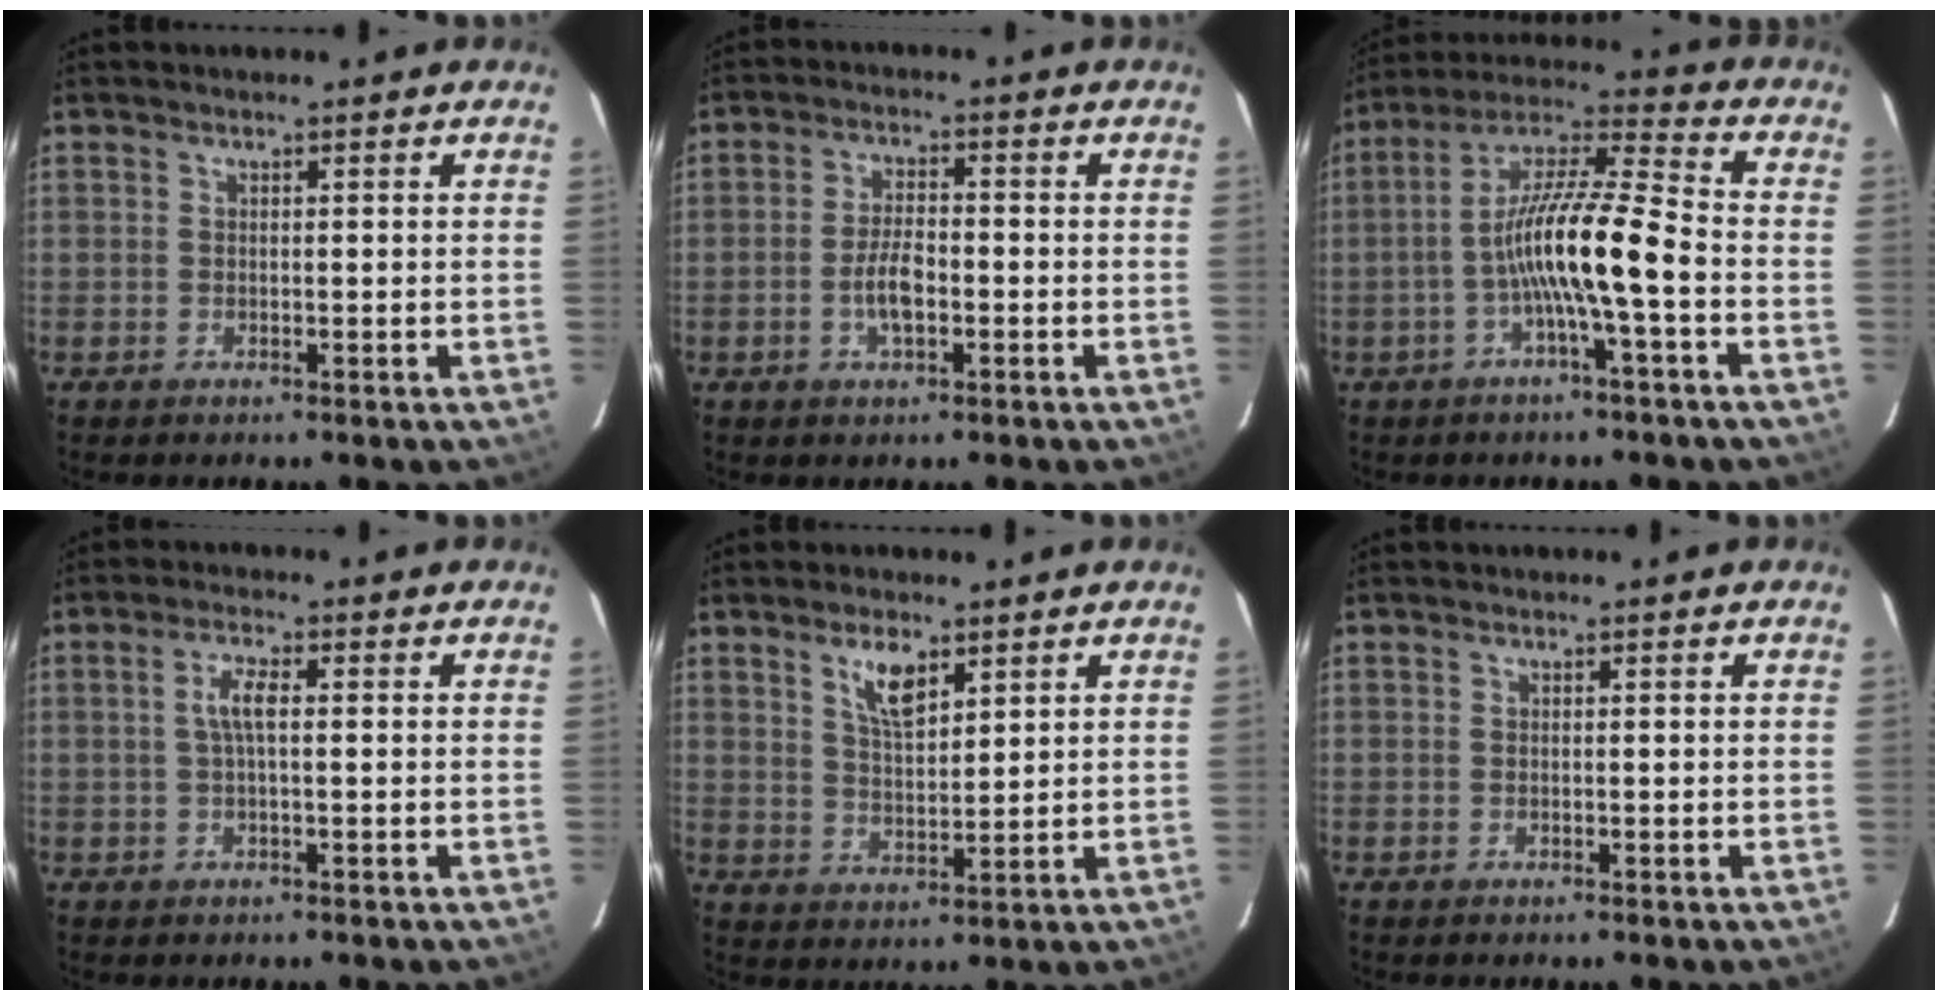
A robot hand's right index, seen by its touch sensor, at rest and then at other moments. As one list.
[{"total": 5.3, "force": [-1.6, 2.4, 4.5], "torque": [-0.091, 0.003, -0.027]}, {"total": 12.2, "force": [-3.4, 0.7, 11.7], "torque": [-0.225, 0.015, -0.068]}, {"total": 3.5, "force": [0.4, 0.9, 3.4], "torque": [-0.069, 0.005, 0.008]}, {"total": 6.3, "force": [3.7, 2.5, 4.4], "torque": [-0.078, 0.002, 0.072]}, {"total": 0.0}]